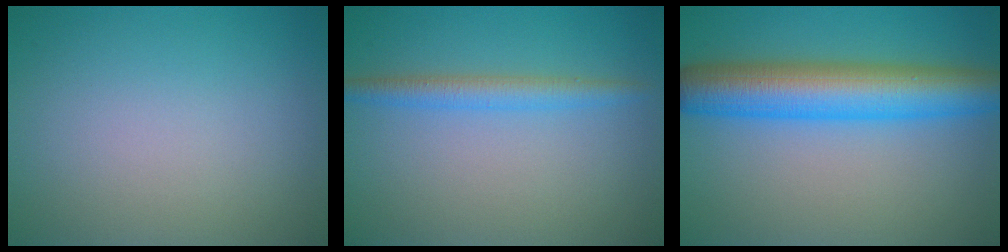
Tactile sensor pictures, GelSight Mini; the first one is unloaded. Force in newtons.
{"total": 2.4, "press": 2.4, "slide": 0.2}
{"total": 8.5, "press": 8.5, "slide": 0.1}